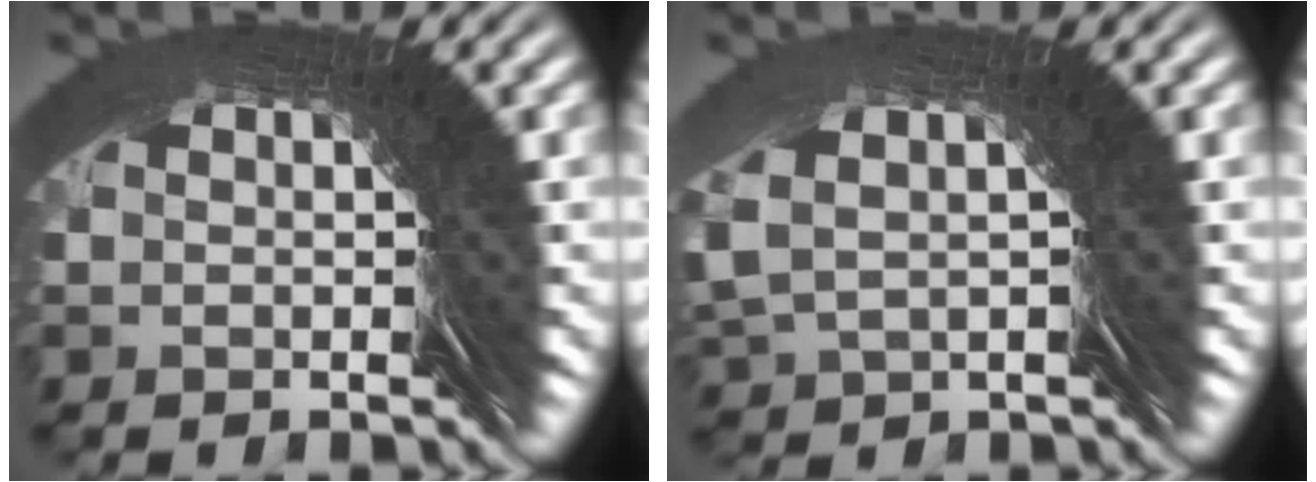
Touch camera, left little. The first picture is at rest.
{"total": 2.7, "force": [2.4, -0.3, 1.1], "torque": [-0.028, 0.020, 0.034]}